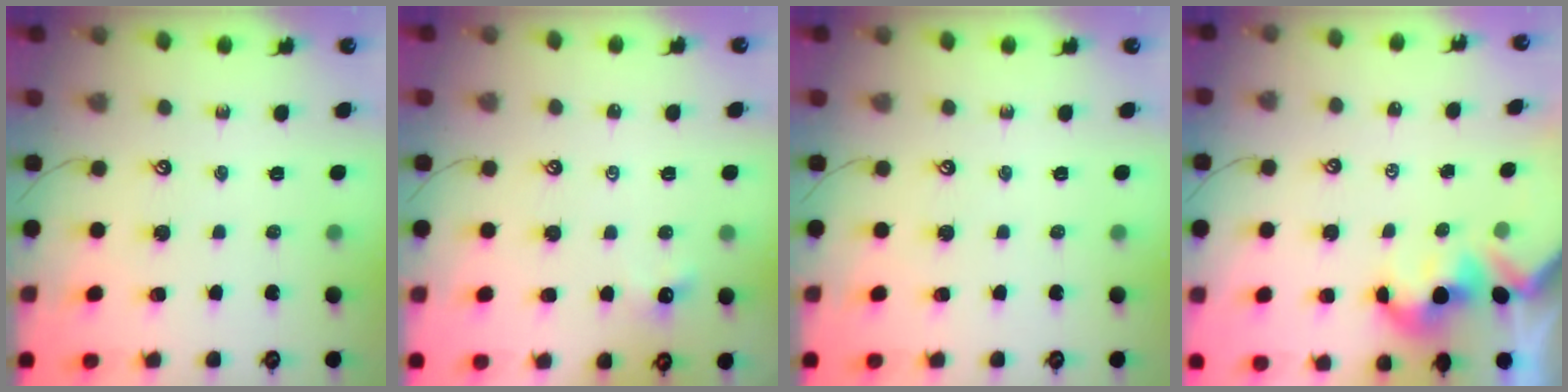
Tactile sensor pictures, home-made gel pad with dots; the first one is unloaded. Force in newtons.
{"total": 0.9, "press": 0.8, "slide": 0.5}
{"total": 0.0}
{"total": 1.8, "press": 1.8, "slide": 0.1}